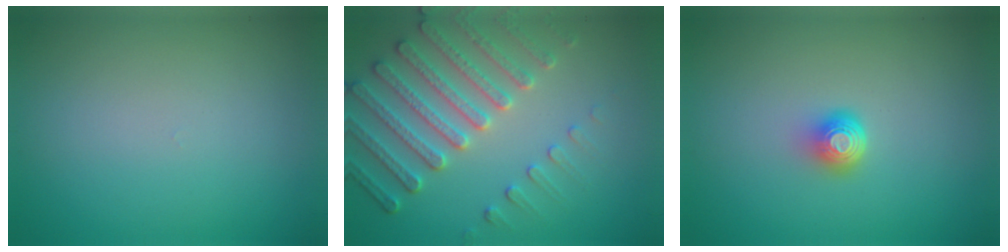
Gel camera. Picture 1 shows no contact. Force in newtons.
{"total": 5.2, "press": 4.6, "slide": 2.3}
{"total": 2.0, "press": 1.4, "slide": 1.4}